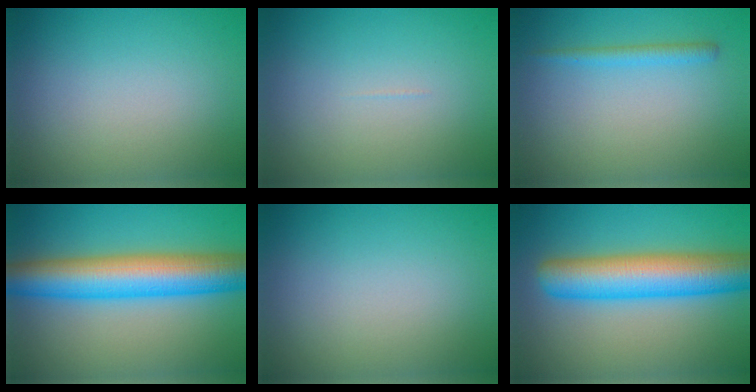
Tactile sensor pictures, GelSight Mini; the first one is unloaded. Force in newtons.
{"total": 0.0}
{"total": 1.4, "press": 1.4, "slide": 0.1}
{"total": 9.7, "press": 9.7, "slide": 0.2}
{"total": 0.0}
{"total": 9.0, "press": 9.0, "slide": 0.2}